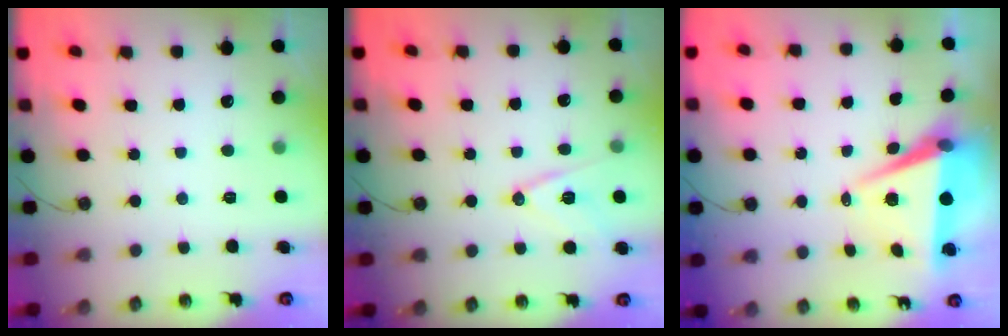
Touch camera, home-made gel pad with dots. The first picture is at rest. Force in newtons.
{"total": 12.4, "press": 12.0, "slide": 3.3}
{"total": 7.5, "press": 6.2, "slide": 4.1}